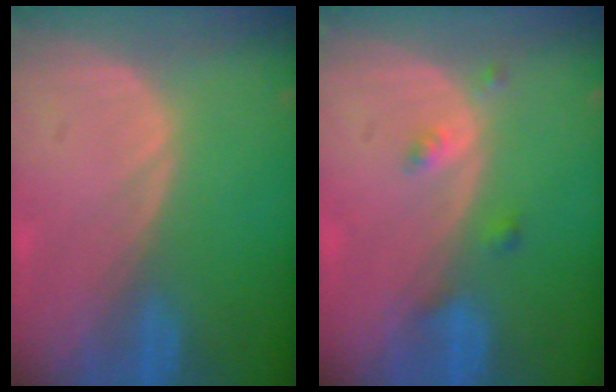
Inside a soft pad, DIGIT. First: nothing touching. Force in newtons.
{"total": 2.1, "press": 2.1, "slide": 0.2}